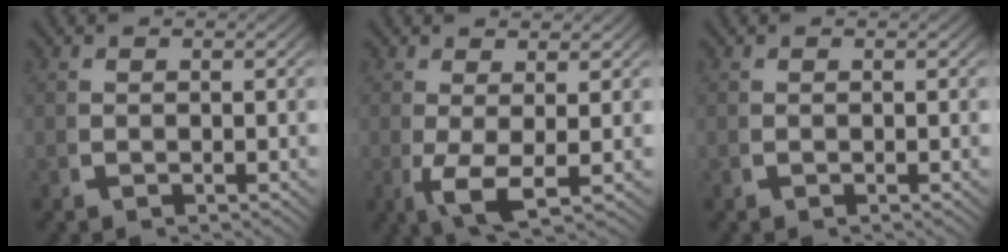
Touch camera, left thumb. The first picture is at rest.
{"total": 4.2, "force": [-0.8, 1.5, 3.9], "torque": [-0.087, -0.018, 0.001]}
{"total": 0.0}